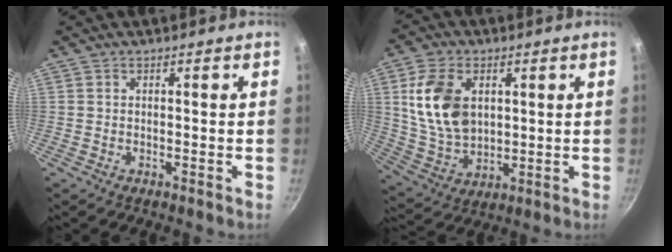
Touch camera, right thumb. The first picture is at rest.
{"total": 13.9, "force": [3.0, 9.4, 9.8], "torque": [-0.169, -0.017, 0.069]}